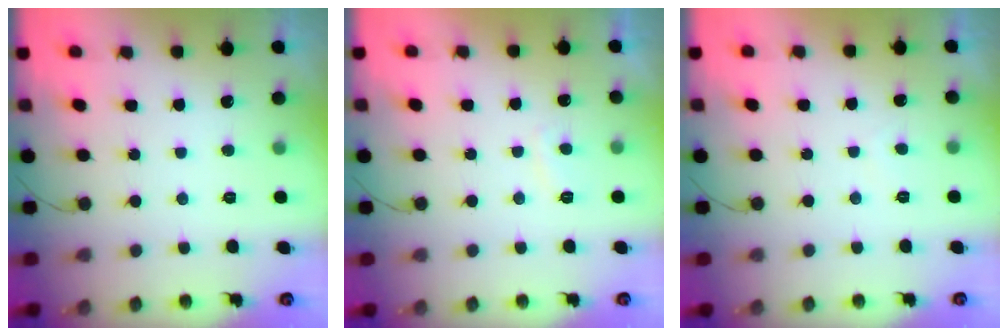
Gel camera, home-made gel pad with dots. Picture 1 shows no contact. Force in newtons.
{"total": 2.8, "press": 2.7, "slide": 0.7}
{"total": 0.6, "press": 0.5, "slide": 0.4}